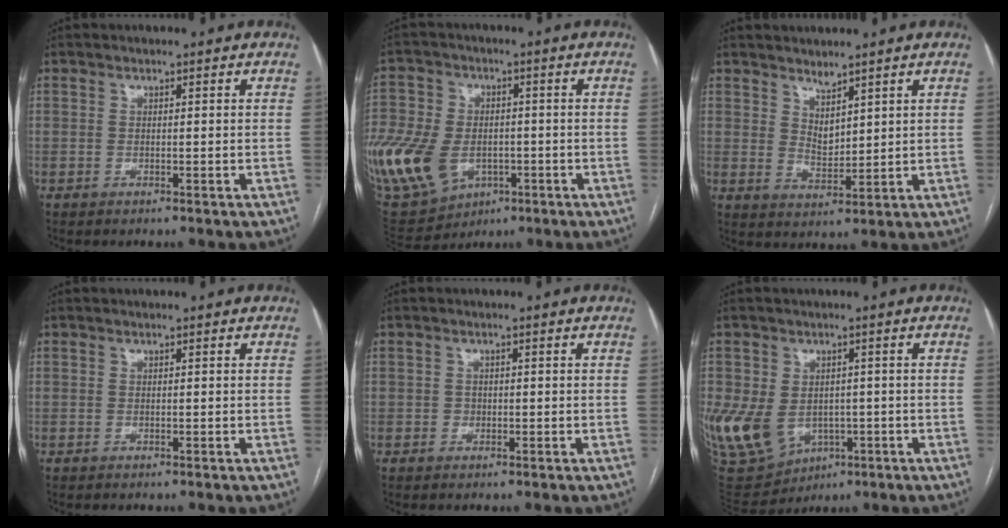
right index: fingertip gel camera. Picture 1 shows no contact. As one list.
[{"total": 29.7, "force": [-8.5, 21.6, 18.6], "torque": [-0.521, -0.012, -0.133]}, {"total": 3.6, "force": [2.9, 1.5, 1.6], "torque": [-0.029, -0.014, 0.062]}, {"total": 0.0}, {"total": 1.0, "force": [-0.2, 0.9, 0.3], "torque": [-0.003, 0.003, -0.004]}, {"total": 16.6, "force": [-4.4, 13.0, 9.2], "torque": [-0.226, -0.004, -0.047]}]